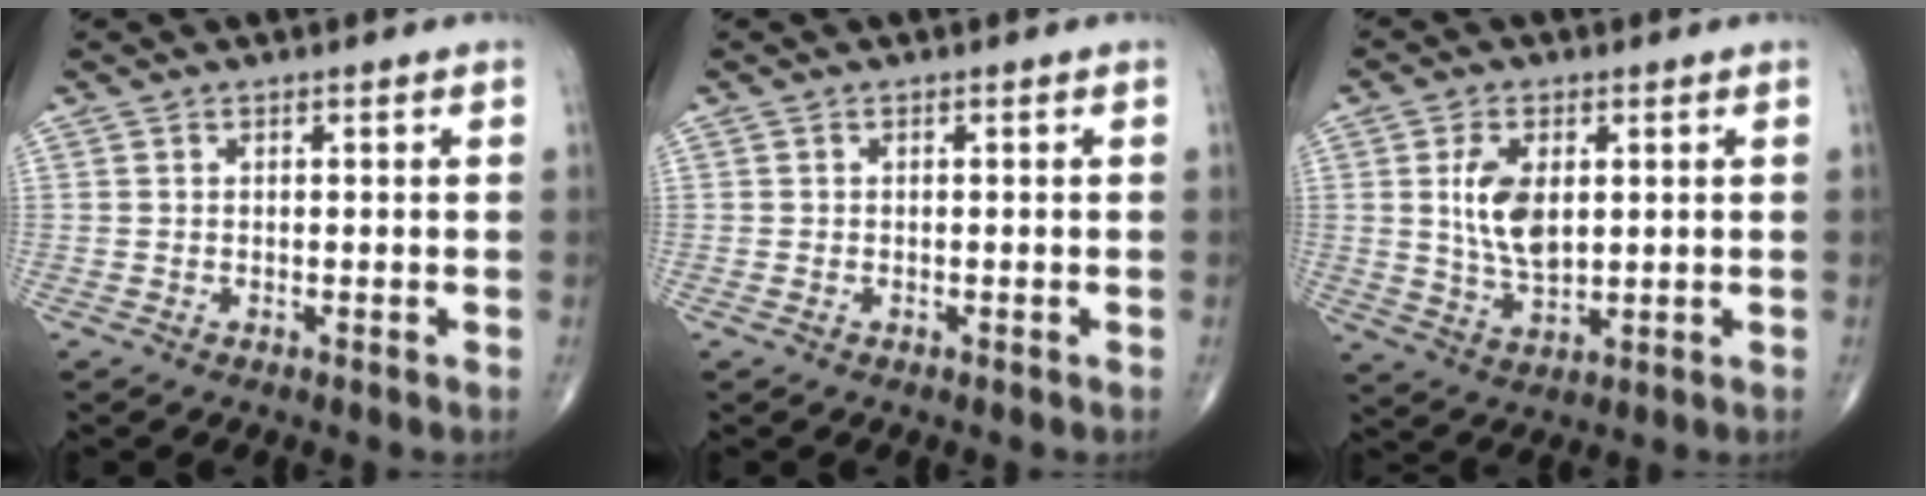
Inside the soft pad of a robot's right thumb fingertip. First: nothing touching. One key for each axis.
{"total": 0.0}
{"total": 8.9, "fx": 1.6, "fy": 4.9, "fz": 7.2, "tx": -0.131, "ty": -0.012, "tz": 0.038}